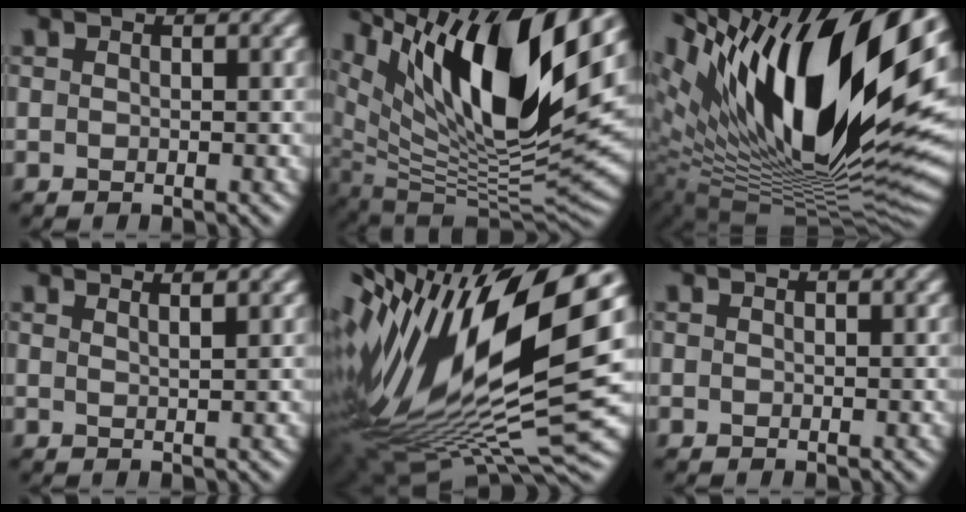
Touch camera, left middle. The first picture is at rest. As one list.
[{"total": 15.7, "force": [8.2, 5.2, 12.4], "torque": [-0.229, 0.009, 0.143]}, {"total": 20.1, "force": [7.6, 8.3, 16.7], "torque": [-0.289, 0.030, 0.124]}, {"total": 2.6, "force": [1.9, 0.9, 1.5], "torque": [0.006, 0.008, 0.001]}, {"total": 18.0, "force": [3.5, 7.1, 16.2], "torque": [-0.313, -0.003, 0.049]}, {"total": 0.0}]